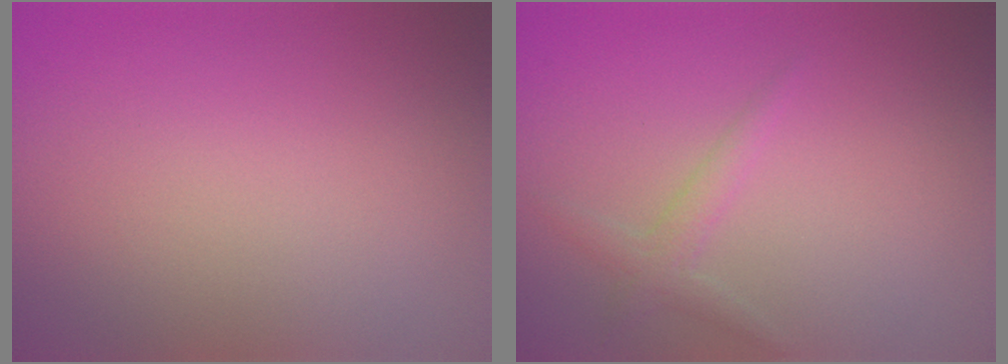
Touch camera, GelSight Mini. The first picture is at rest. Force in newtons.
{"total": 1.6, "press": 1.6, "slide": 0.0}